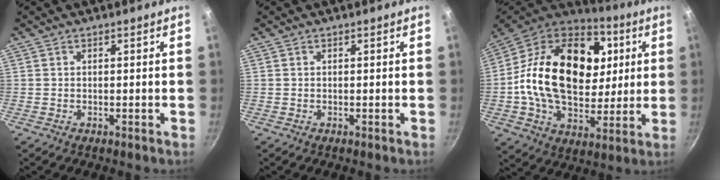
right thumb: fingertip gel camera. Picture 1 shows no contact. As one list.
[{"total": 0.0}, {"total": 29.2, "force": [4.6, 19.8, 21.0], "torque": [-0.341, 0.013, 0.069]}]